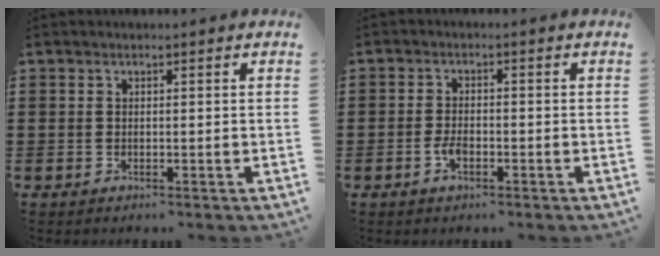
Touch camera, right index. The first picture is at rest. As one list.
[{"total": 2.5, "force": [-1.1, 1.0, 1.9], "torque": [-0.046, -0.004, -0.021]}]